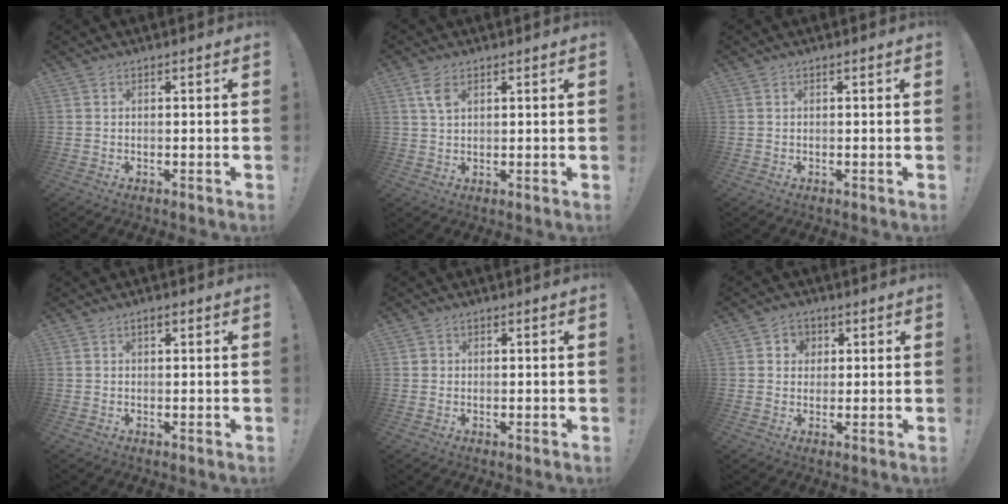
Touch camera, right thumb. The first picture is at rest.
{"total": 4.4, "force": [2.0, 2.2, 3.2], "torque": [-0.058, -0.001, 0.037]}
{"total": 0.0}
{"total": 1.4, "force": [0.8, 0.7, 1.0], "torque": [-0.013, 0.001, 0.011]}
{"total": 1.2, "force": [0.3, 1.2, 0.1], "torque": [-0.001, 0.002, 0.007]}
{"total": 4.0, "force": [1.0, 3.8, 1.0], "torque": [-0.007, -0.004, 0.017]}